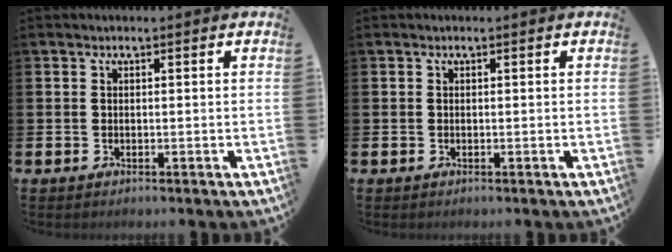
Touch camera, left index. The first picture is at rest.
{"total": 0.0}